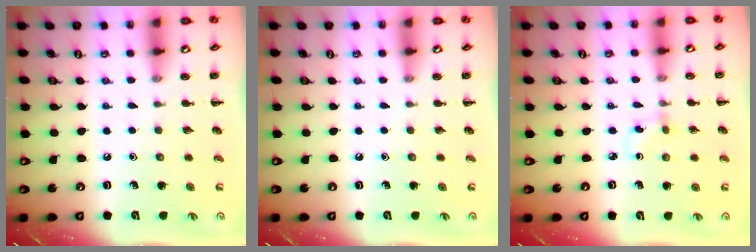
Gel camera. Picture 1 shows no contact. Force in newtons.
{"total": 0.0}
{"total": 1.7, "press": 1.5, "slide": 0.8}